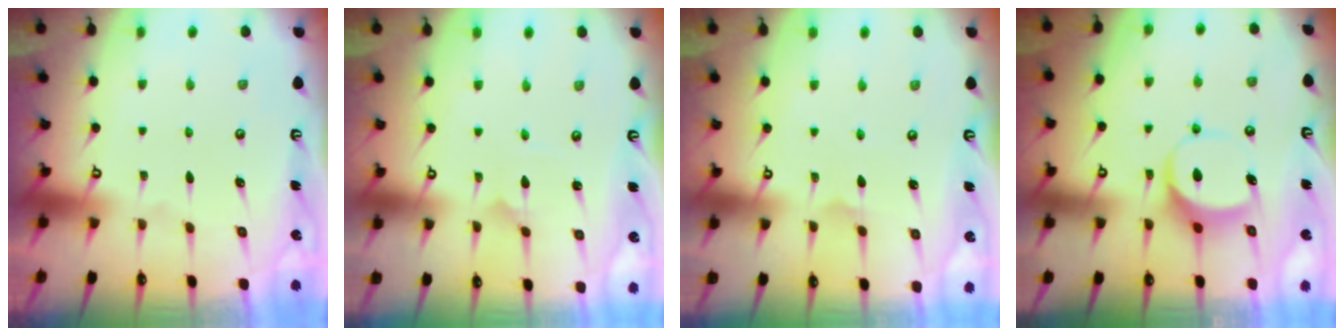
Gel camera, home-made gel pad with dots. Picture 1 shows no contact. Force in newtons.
{"total": 1.6, "press": 1.6, "slide": 0.0}
{"total": 2.9, "press": 2.9, "slide": 0.4}
{"total": 6.2, "press": 6.2, "slide": 0.6}